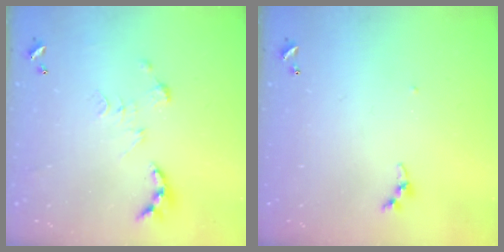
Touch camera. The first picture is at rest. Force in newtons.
{"total": 3.5, "press": 3.4, "slide": 0.4}